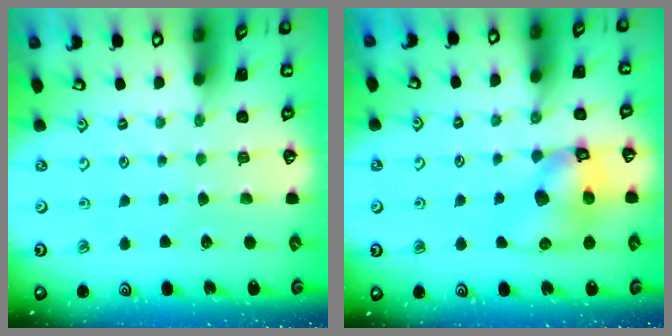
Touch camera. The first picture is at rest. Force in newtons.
{"total": 11.0, "press": 10.9, "slide": 1.7}